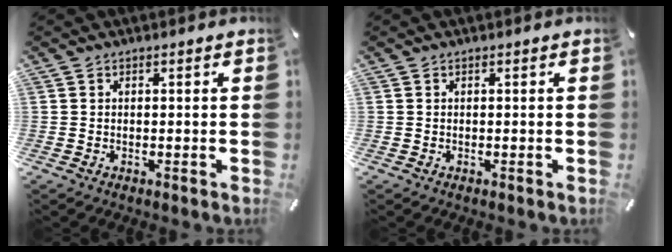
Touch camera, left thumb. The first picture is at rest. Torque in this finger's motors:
{"motor_torque": [0.00, 0.00, 0.00, 0.00, 0.00]}